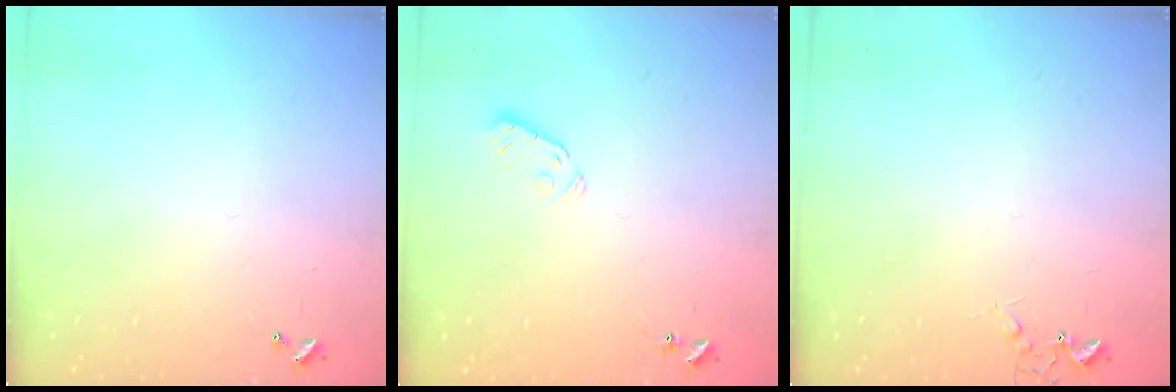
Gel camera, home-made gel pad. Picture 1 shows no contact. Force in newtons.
{"total": 3.8, "press": 3.7, "slide": 0.8}
{"total": 6.6, "press": 6.6, "slide": 0.8}